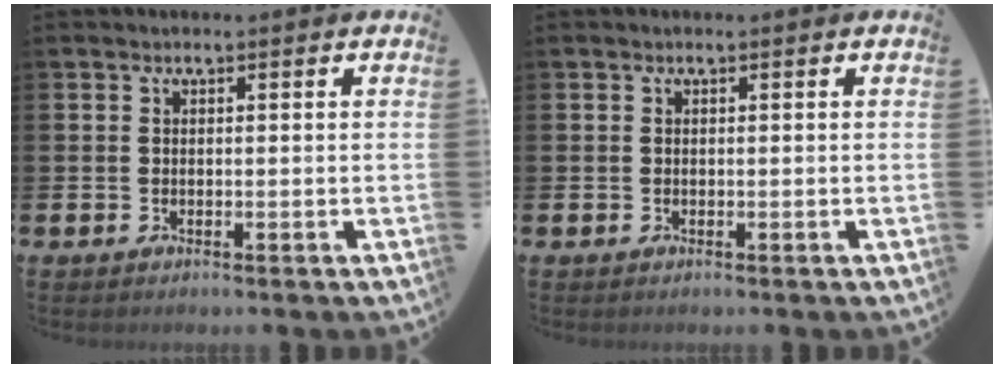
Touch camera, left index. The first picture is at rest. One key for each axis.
{"total": 0.0}